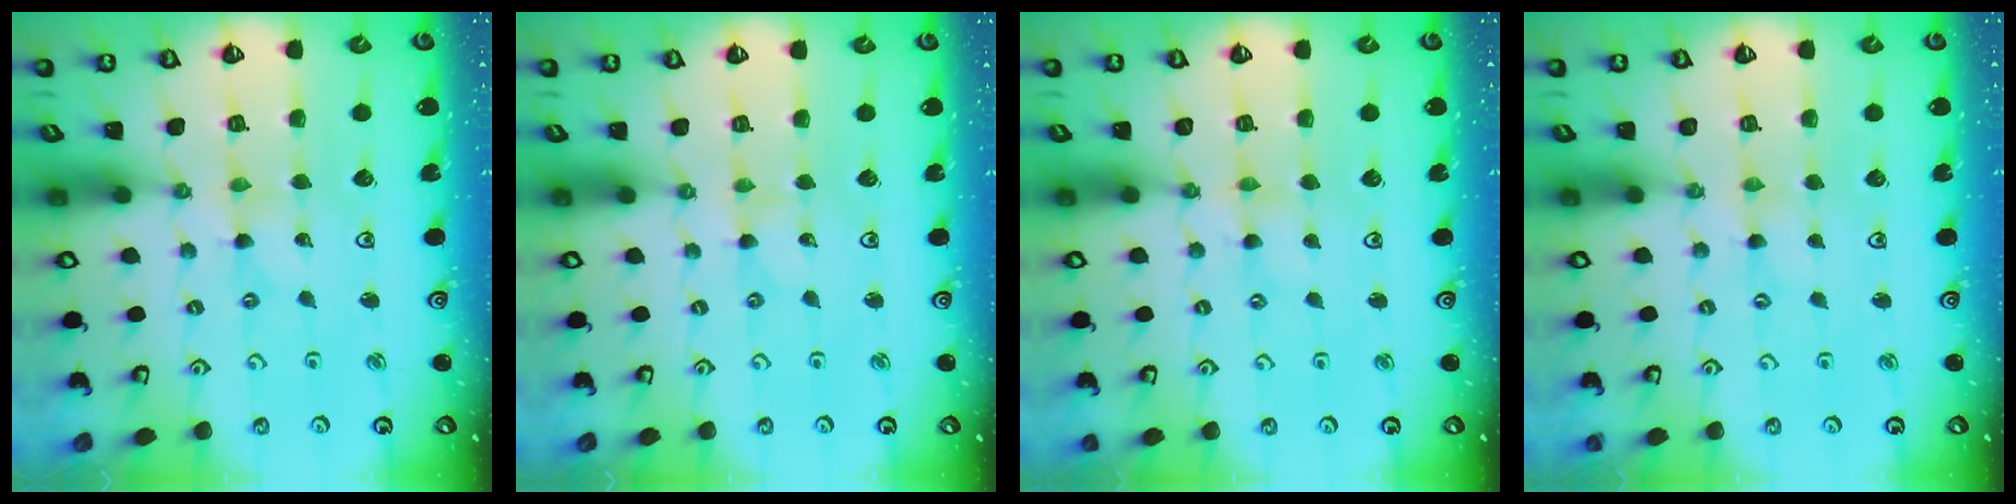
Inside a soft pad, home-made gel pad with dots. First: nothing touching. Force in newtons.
{"total": 0.0}
{"total": 1.2, "press": 1.2, "slide": 0.3}
{"total": 0.7, "press": 0.6, "slide": 0.1}